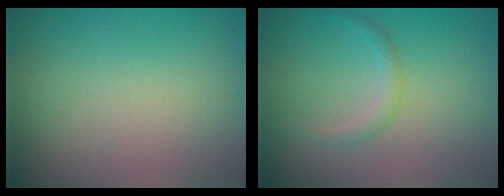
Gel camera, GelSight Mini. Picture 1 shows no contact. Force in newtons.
{"total": 1.0, "press": 1.0, "slide": 0.1}